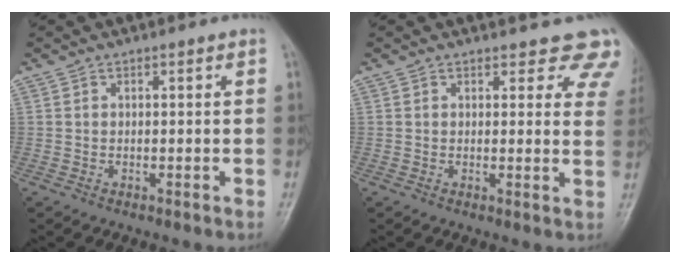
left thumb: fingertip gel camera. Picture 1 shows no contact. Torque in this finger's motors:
{"motor_torque": [0.26, 0.35, 0.12, -0.19, 0.01]}